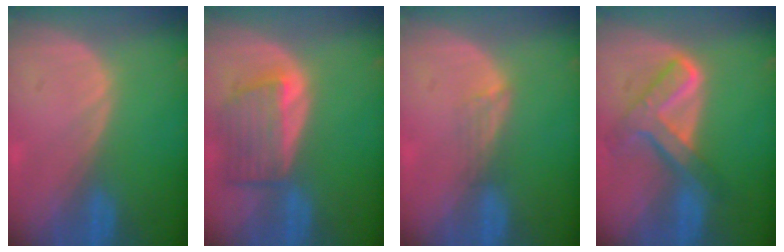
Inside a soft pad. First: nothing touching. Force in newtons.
{"total": 6.4, "press": 6.3, "slide": 1.3}
{"total": 2.0, "press": 1.6, "slide": 1.3}
{"total": 7.8, "press": 6.7, "slide": 4.1}